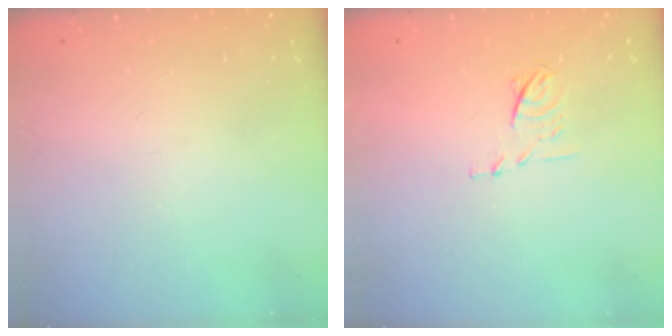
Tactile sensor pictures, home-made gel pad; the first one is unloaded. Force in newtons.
{"total": 6.6, "press": 6.6, "slide": 0.9}